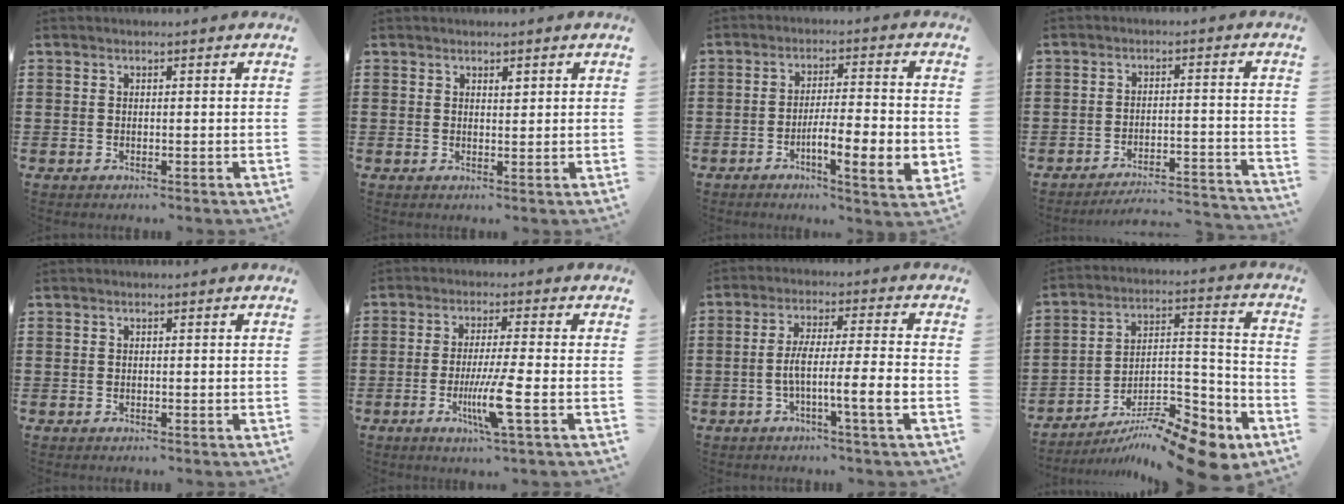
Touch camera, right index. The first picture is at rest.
{"total": 1.0, "force": [0.8, 0.4, 0.4], "torque": [-0.009, 0.002, 0.015]}
{"total": 8.2, "force": [-2.9, 1.5, 7.5], "torque": [-0.121, -0.006, -0.051]}
{"total": 4.0, "force": [-3.9, 0.3, 0.9], "torque": [-0.020, -0.001, -0.082]}
{"total": 0.0}
{"total": 7.9, "force": [-2.4, 0.2, 7.5], "torque": [-0.143, -0.022, -0.045]}
{"total": 7.3, "force": [-2.4, 0.1, 6.9], "torque": [-0.125, -0.006, -0.049]}
{"total": 11.5, "force": [-9.5, 2.9, 5.8], "torque": [-0.078, 0.035, -0.179]}